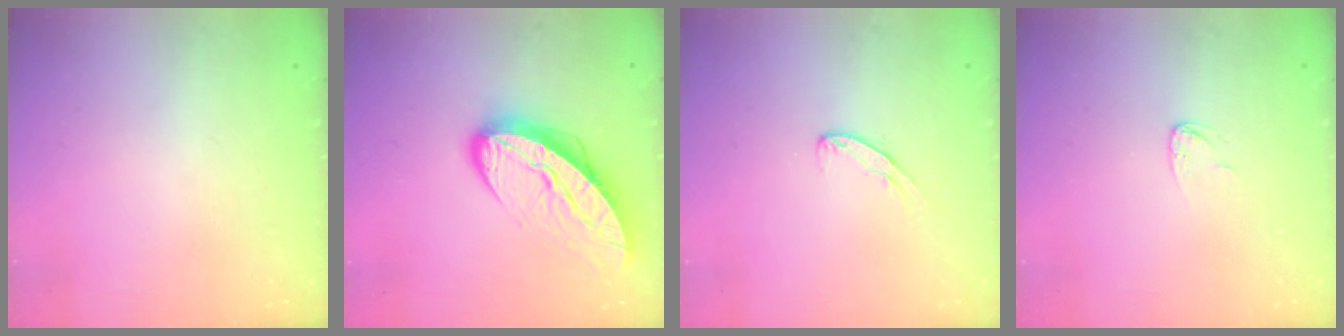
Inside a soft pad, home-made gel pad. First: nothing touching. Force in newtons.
{"total": 14.8, "press": 14.8, "slide": 1.3}
{"total": 5.2, "press": 5.2, "slide": 0.3}
{"total": 3.8, "press": 3.8, "slide": 0.2}